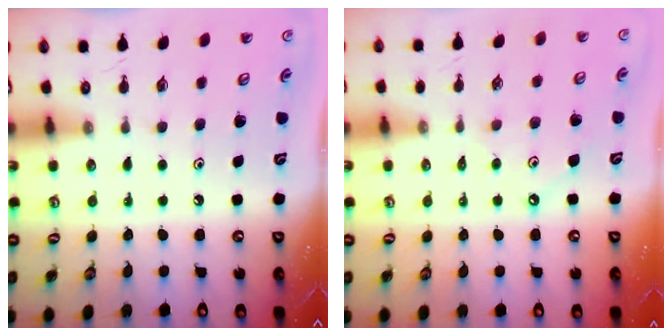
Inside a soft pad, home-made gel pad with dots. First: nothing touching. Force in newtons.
{"total": 2.9, "press": 2.9, "slide": 0.5}